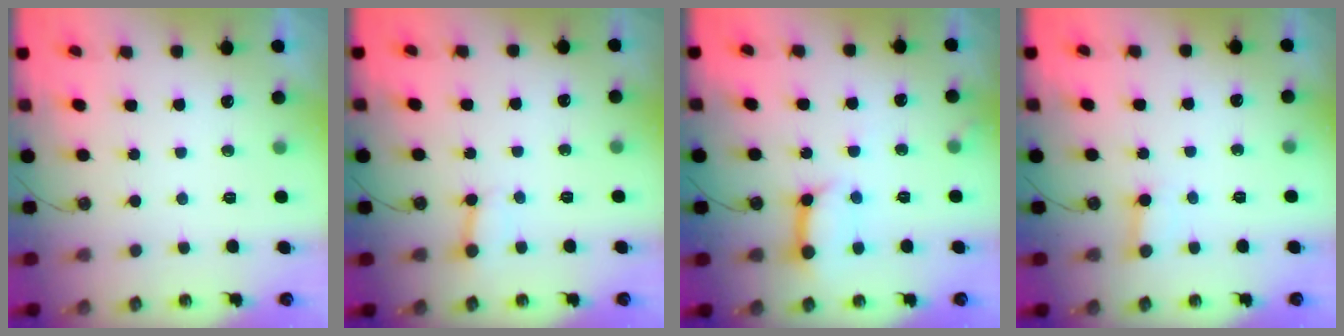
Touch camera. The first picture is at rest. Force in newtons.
{"total": 2.7, "press": 2.7, "slide": 0.1}
{"total": 10.9, "press": 10.8, "slide": 1.4}
{"total": 2.7, "press": 2.7, "slide": 0.2}